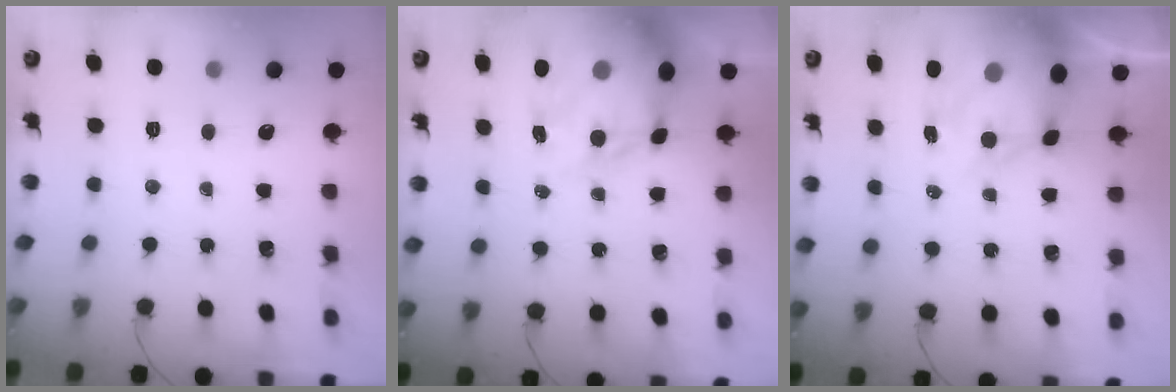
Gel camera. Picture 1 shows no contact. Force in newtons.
{"total": 15.1, "press": 14.7, "slide": 3.6}
{"total": 8.9, "press": 8.5, "slide": 2.6}